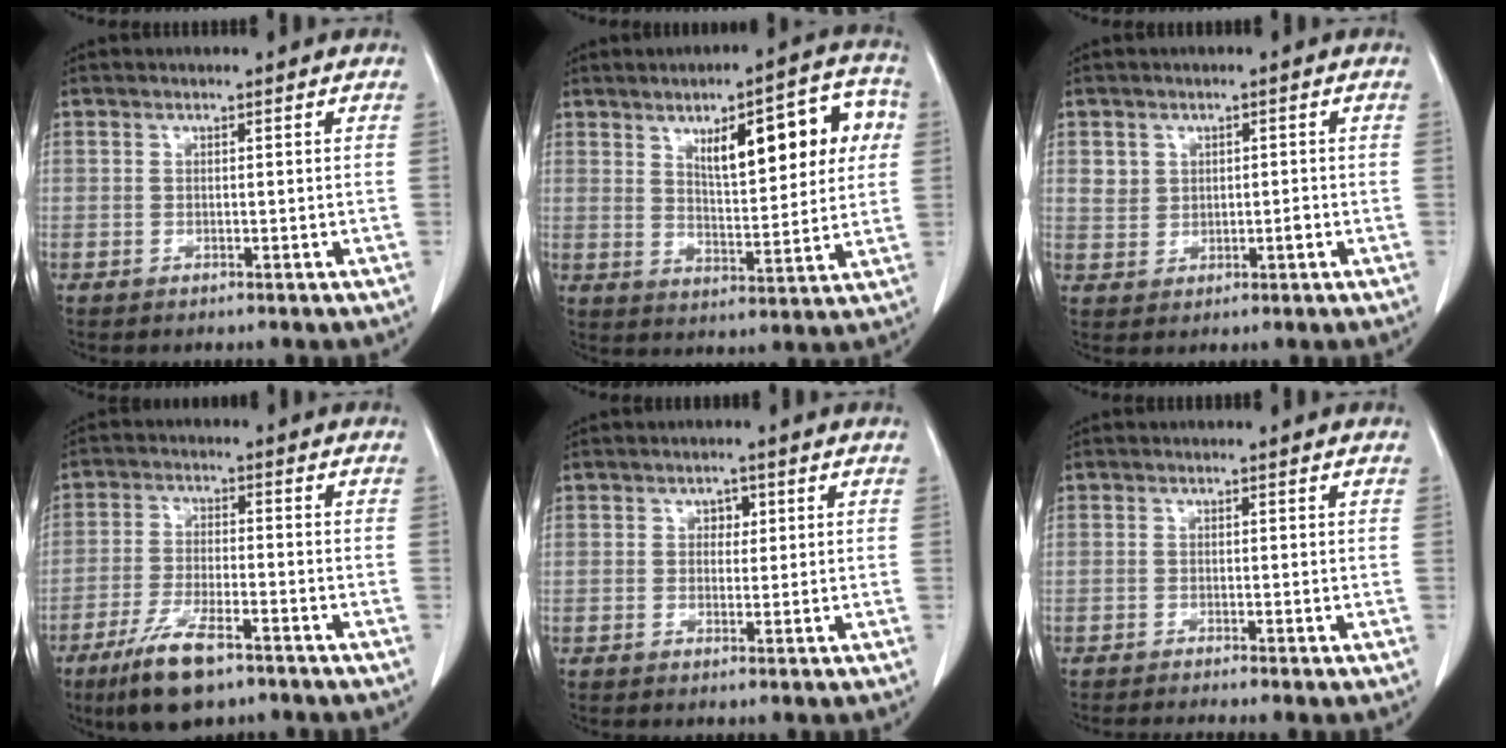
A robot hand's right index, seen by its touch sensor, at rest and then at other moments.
{"total": 14.3, "force": [4.7, 4.2, 12.8], "torque": [-0.169, 0.024, 0.068]}
{"total": 3.0, "force": [0.5, 2.5, 1.6], "torque": [-0.022, 0.007, 0.014]}
{"total": 9.3, "force": [-6.2, 2.3, 6.6], "torque": [-0.133, -0.017, -0.109]}
{"total": 1.7, "force": [0.5, 1.3, 1.0], "torque": [-0.008, 0.001, 0.005]}
{"total": 2.2, "force": [-1.9, -0.4, 1.2], "torque": [-0.021, -0.003, -0.034]}